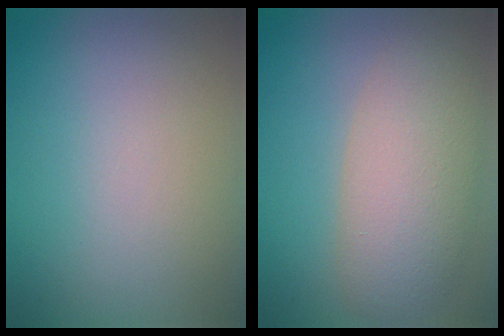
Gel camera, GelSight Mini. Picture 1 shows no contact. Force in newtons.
{"total": 6.3, "press": 6.3, "slide": 0.4}